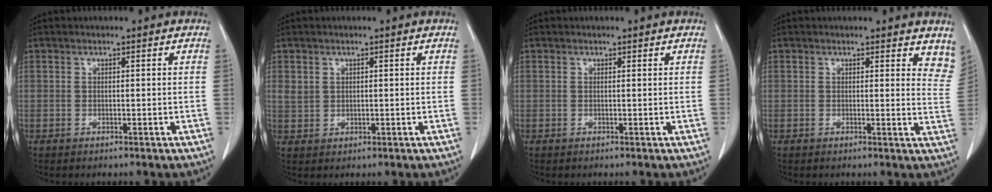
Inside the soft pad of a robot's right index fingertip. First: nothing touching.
{"total": 2.2, "force": [1.0, 1.9, 0.6], "torque": [-0.008, 0.003, 0.023]}
{"total": 0.0}
{"total": 7.1, "force": [6.2, 2.5, 2.2], "torque": [0.002, -0.021, 0.043]}